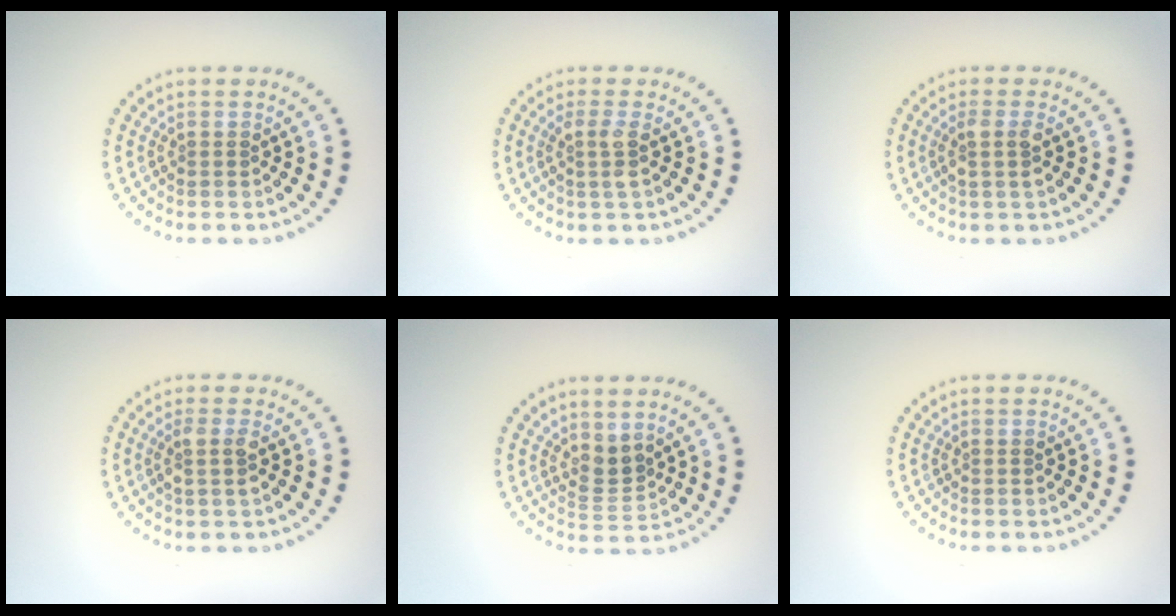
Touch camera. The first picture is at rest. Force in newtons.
{"total": 1.7, "press": 1.4, "slide": 1.0}
{"total": 1.8, "press": 1.5, "slide": 0.9}
{"total": 1.8, "press": 1.5, "slide": 0.9}
{"total": 2.3, "press": 1.6, "slide": 1.6}
{"total": 0.0}